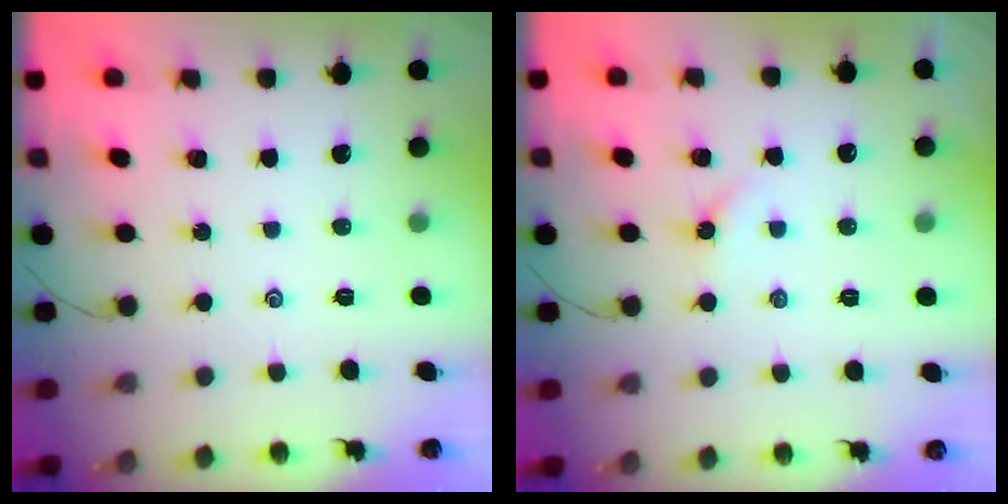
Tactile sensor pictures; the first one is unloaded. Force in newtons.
{"total": 2.8, "press": 2.8, "slide": 0.4}